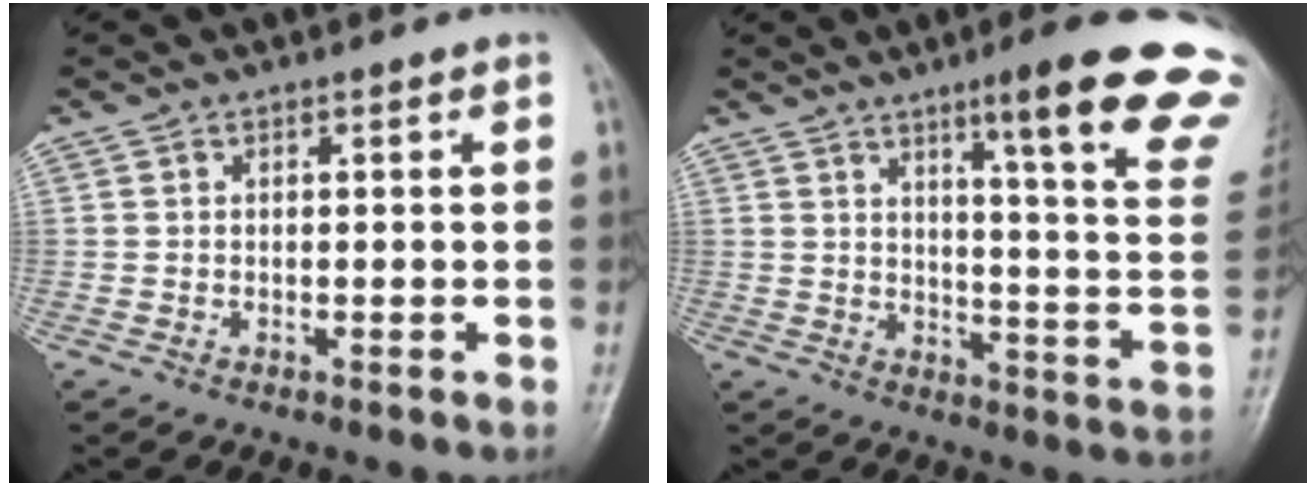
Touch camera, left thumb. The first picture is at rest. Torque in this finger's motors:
{"motor_torque": [0.79, 0.40, 1.39, -1.38, 0.17]}